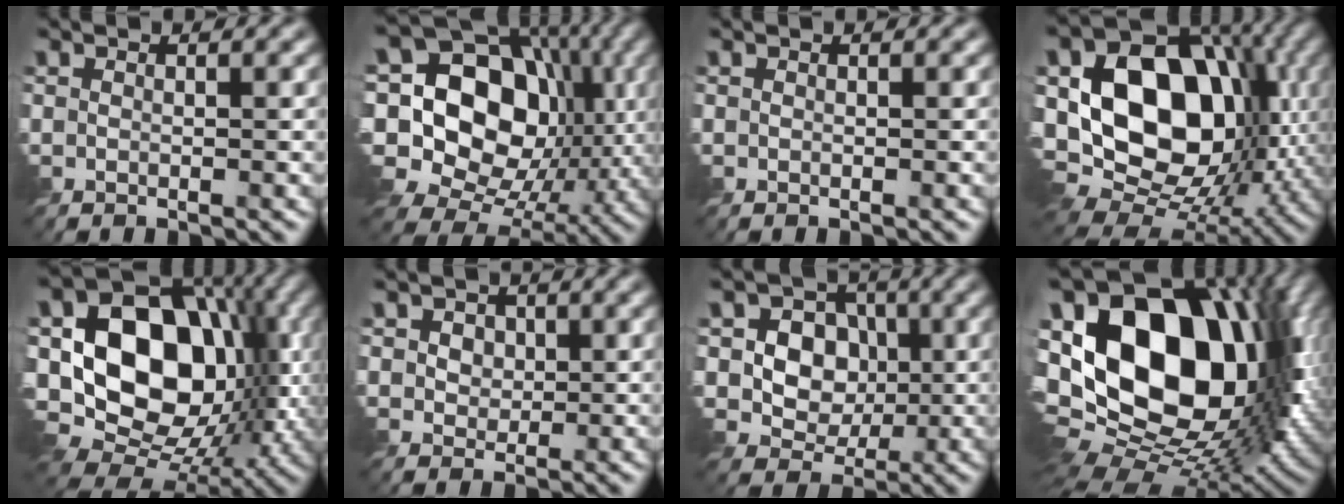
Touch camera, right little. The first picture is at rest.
{"total": 19.5, "force": [2.6, 15.3, 11.9], "torque": [-0.243, 0.042, 0.042]}
{"total": 0.0}
{"total": 17.6, "force": [0.4, 13.1, 11.8], "torque": [-0.212, -0.005, 0.019]}
{"total": 17.1, "force": [0.4, 12.7, 11.5], "torque": [-0.205, 0.000, 0.011]}
{"total": 3.2, "force": [1.1, 2.6, 1.4], "torque": [-0.034, 0.000, 0.015]}
{"total": 6.7, "force": [0.9, 5.8, 3.2], "torque": [-0.050, 0.010, 0.010]}
{"total": 20.2, "force": [2.4, 13.6, 14.8], "torque": [-0.279, 0.005, 0.062]}